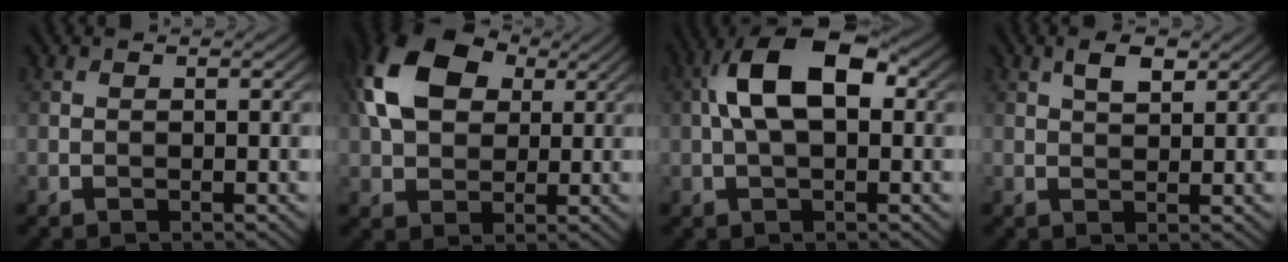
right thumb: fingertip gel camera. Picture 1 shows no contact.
{"total": 12.3, "force": [3.6, 8.2, 8.4], "torque": [-0.206, 0.027, 0.062]}
{"total": 9.8, "force": [1.3, 4.8, 8.4], "torque": [-0.167, 0.023, 0.013]}
{"total": 2.8, "force": [1.4, 1.2, 2.1], "torque": [-0.041, 0.003, 0.026]}